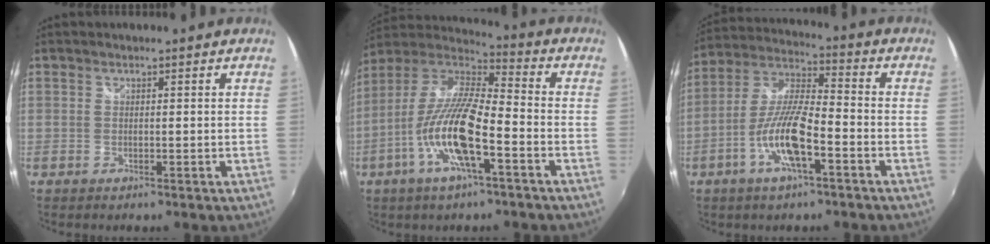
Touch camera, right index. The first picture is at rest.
{"total": 16.6, "force": [-6.6, 3.6, 14.8], "torque": [-0.289, -0.014, -0.131]}
{"total": 12.1, "force": [-5.3, 2.6, 10.5], "torque": [-0.221, -0.001, -0.102]}